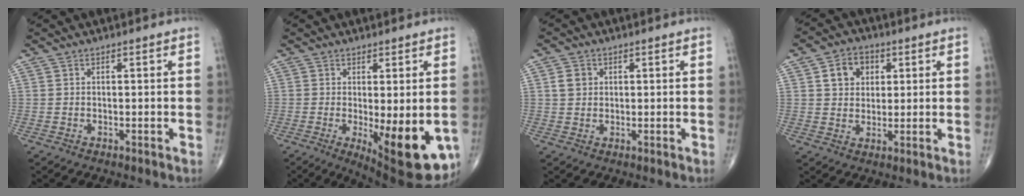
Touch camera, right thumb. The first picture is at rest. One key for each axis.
{"total": 14.5, "fx": -3.4, "fy": 4.8, "fz": 13.2, "tx": -0.162, "ty": -0.027, "tz": -0.031}
{"total": 2.9, "fx": 0.7, "fy": 2.5, "fz": 1.3, "tx": -0.013, "ty": 0.001, "tz": 0.014}
{"total": 6.8, "fx": 2.2, "fy": 5.4, "fz": 3.4, "tx": -0.025, "ty": -0.002, "tz": 0.034}